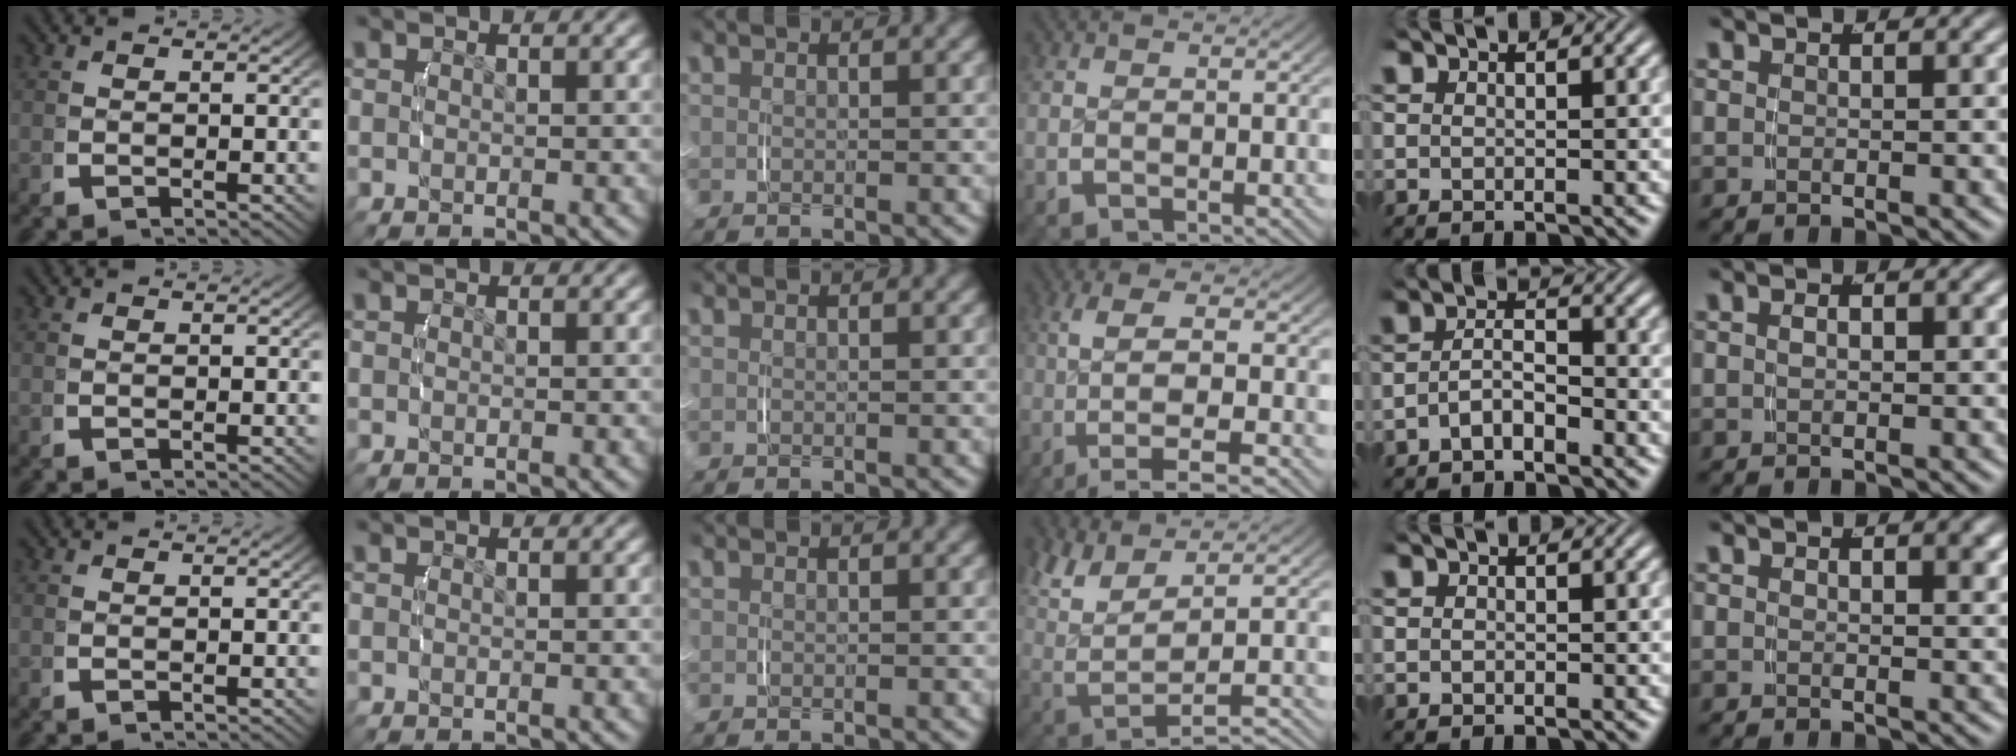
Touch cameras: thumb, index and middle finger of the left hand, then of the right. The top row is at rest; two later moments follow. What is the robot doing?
{"motion": "lift_and_place", "object": "backpack"}